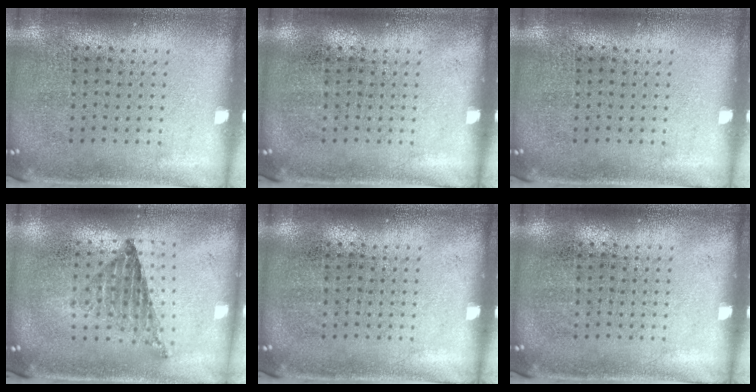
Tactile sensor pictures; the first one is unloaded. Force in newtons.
{"total": 0.0}
{"total": 0.0}
{"total": 0.8, "press": 0.8, "slide": 0.1}
{"total": 0.0}
{"total": 0.0}